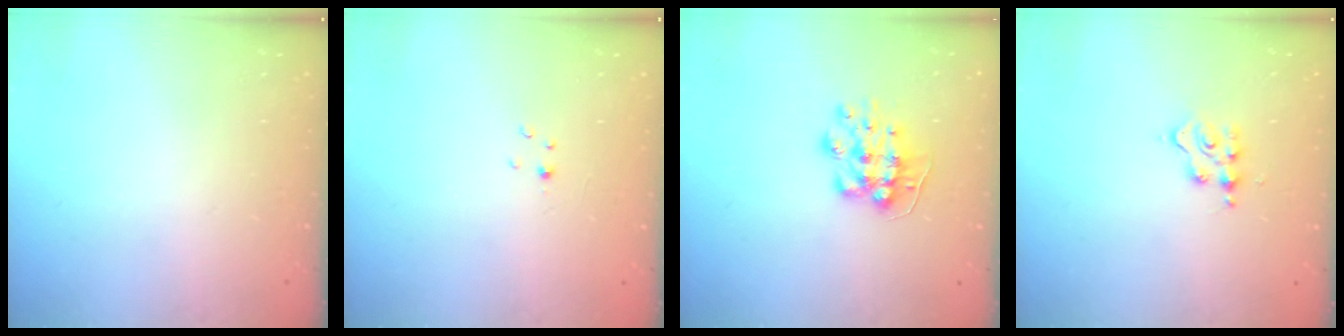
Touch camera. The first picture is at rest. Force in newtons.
{"total": 1.4, "press": 1.3, "slide": 0.2}
{"total": 9.1, "press": 9.1, "slide": 0.3}
{"total": 3.3, "press": 3.2, "slide": 0.5}